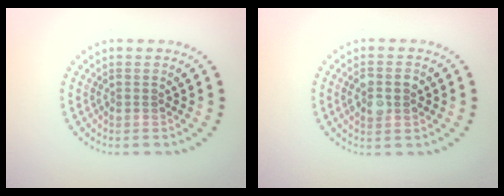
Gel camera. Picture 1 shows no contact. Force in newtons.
{"total": 2.8, "press": 2.8, "slide": 0.1}